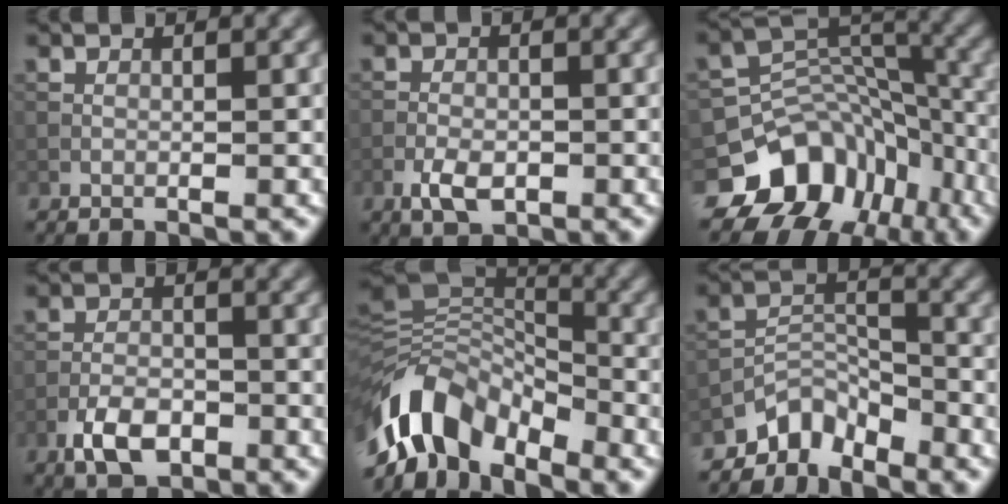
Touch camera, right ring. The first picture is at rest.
{"total": 2.9, "force": [-1.4, 1.5, 2.1], "torque": [-0.039, -0.002, -0.028]}
{"total": 10.1, "force": [-5.9, 7.3, 3.6], "torque": [-0.050, 0.010, -0.103]}
{"total": 4.0, "force": [-2.3, 2.1, 2.6], "torque": [-0.045, -0.001, -0.045]}
{"total": 9.4, "force": [-5.7, 5.3, 5.3], "torque": [-0.092, 0.004, -0.117]}
{"total": 4.1, "force": [-3.6, 1.7, 1.0], "torque": [-0.007, 0.006, -0.075]}